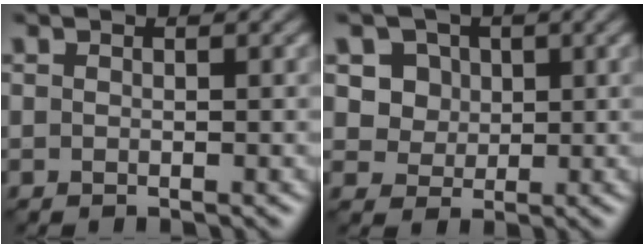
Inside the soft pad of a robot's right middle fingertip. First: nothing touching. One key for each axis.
{"total": 4.6, "fx": 1.9, "fy": 3.8, "fz": 1.8, "tx": -0.039, "ty": -0.006, "tz": 0.041}